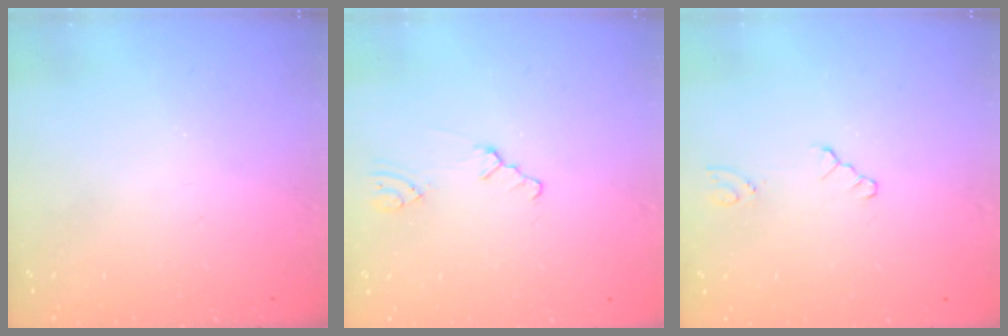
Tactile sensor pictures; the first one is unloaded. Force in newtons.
{"total": 0.9, "press": 0.8, "slide": 0.2}
{"total": 0.8, "press": 0.8, "slide": 0.1}